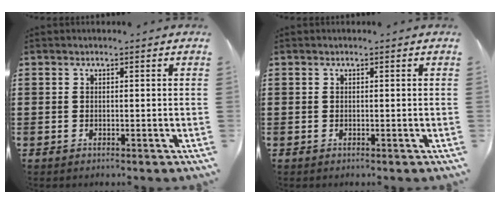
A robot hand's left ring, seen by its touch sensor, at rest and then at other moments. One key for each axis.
{"total": 0.0}